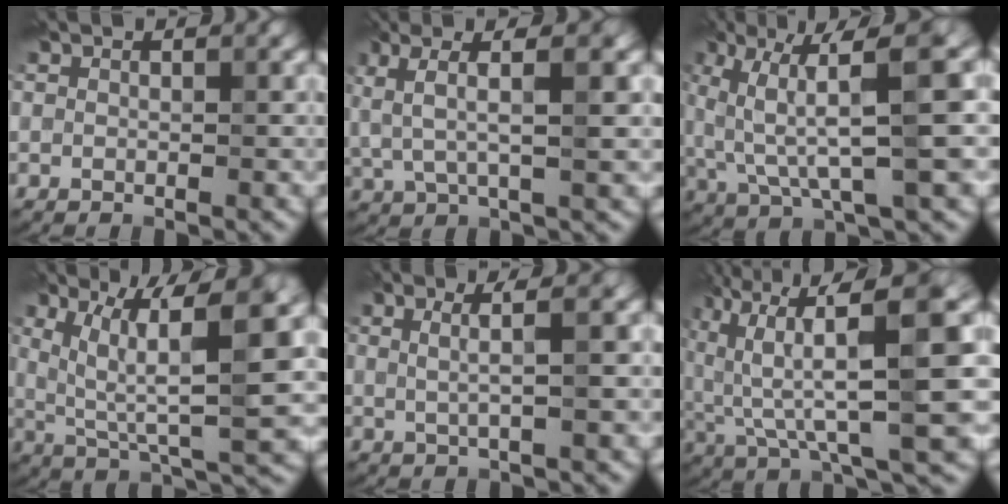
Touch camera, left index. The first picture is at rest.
{"total": 6.1, "force": [2.4, 1.4, 5.4], "torque": [-0.103, 0.015, 0.044]}
{"total": 10.2, "force": [2.4, 2.3, 9.6], "torque": [-0.167, 0.018, 0.050]}
{"total": 9.3, "force": [2.3, 2.3, 8.7], "torque": [-0.145, -0.005, 0.043]}
{"total": 3.9, "force": [0.9, 1.1, 3.6], "torque": [-0.046, 0.003, -0.001]}
{"total": 12.7, "force": [4.2, 2.9, 11.7], "torque": [-0.197, 0.024, 0.091]}